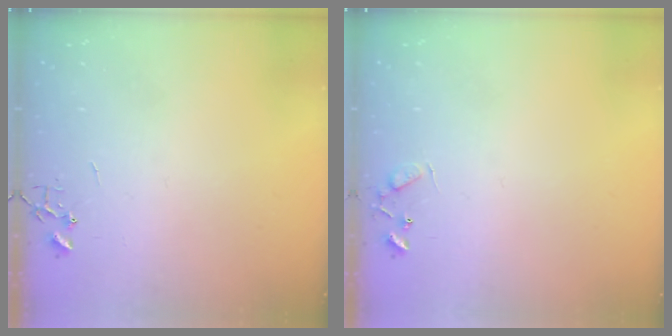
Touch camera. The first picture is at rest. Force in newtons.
{"total": 5.6, "press": 5.6, "slide": 0.5}